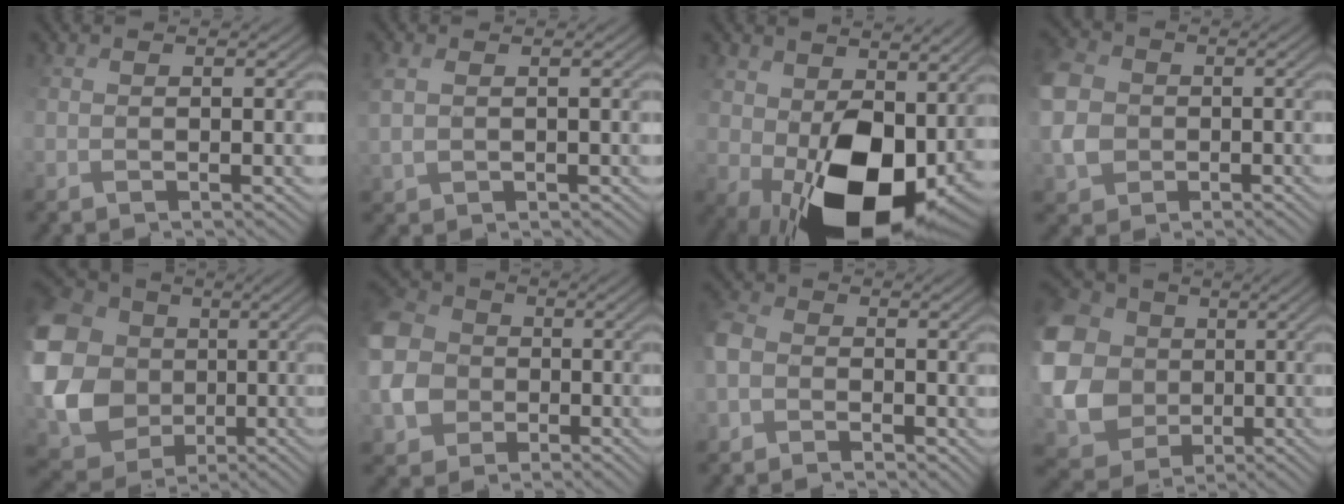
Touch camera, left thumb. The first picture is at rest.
{"total": 1.6, "force": [1.2, 0.9, 0.4], "torque": [-0.018, 0.010, 0.026]}
{"total": 14.5, "force": [1.0, 10.3, 10.2], "torque": [-0.181, -0.047, 0.040]}
{"total": 5.6, "force": [-0.1, 5.0, 2.4], "torque": [-0.075, 0.005, -0.014]}
{"total": 14.7, "force": [1.6, 12.6, 7.3], "torque": [-0.245, -0.005, 0.029]}
{"total": 8.5, "force": [-1.5, 7.4, 3.8], "torque": [-0.132, -0.013, -0.031]}
{"total": 2.7, "force": [-1.3, 2.0, 1.1], "torque": [-0.038, 0.007, -0.034]}
{"total": 14.3, "force": [2.2, 12.5, 6.7], "torque": [-0.238, -0.004, 0.037]}